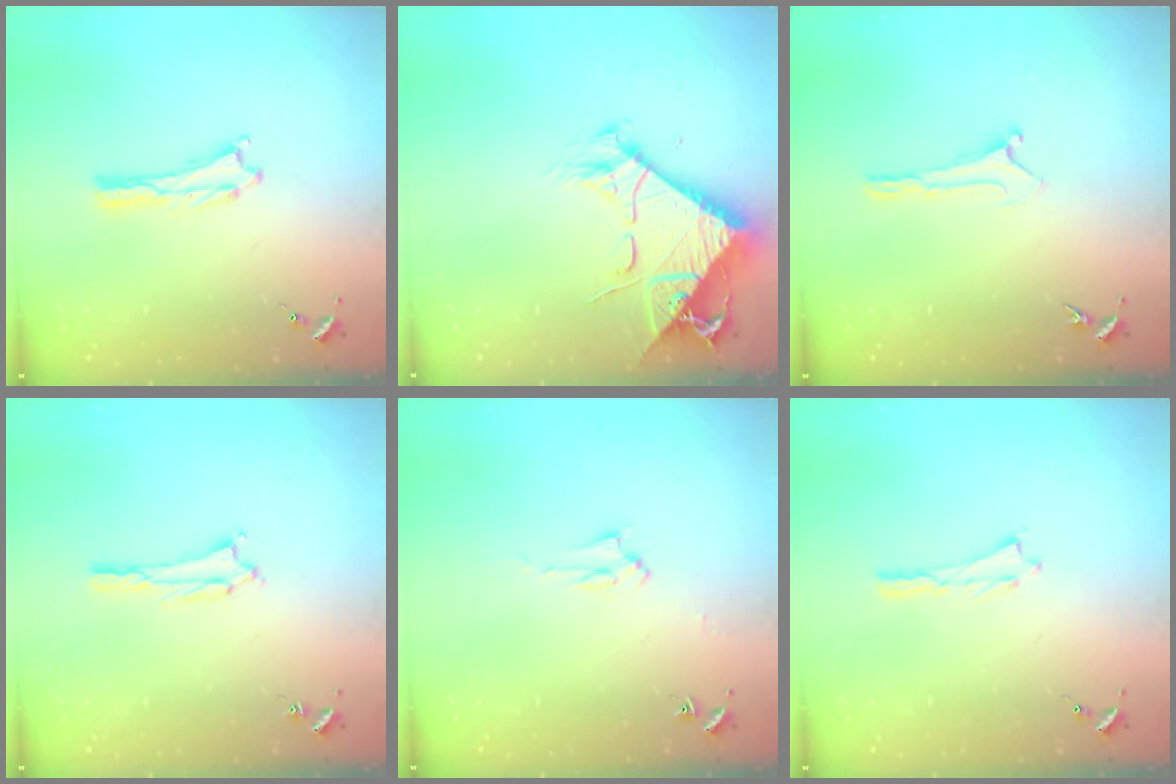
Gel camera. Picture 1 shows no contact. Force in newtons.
{"total": 6.8, "press": 6.8, "slide": 0.9}
{"total": 0.0}
{"total": 1.5, "press": 1.5, "slide": 0.3}
{"total": 2.8, "press": 2.8, "slide": 0.4}
{"total": 0.0}